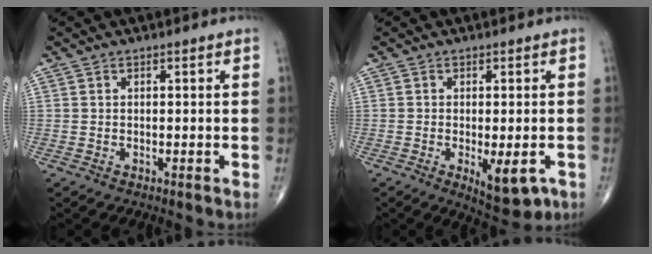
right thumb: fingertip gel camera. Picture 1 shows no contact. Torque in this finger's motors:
{"motor_torque": [0.63, 0.75, -0.16, -0.02, 0.14]}